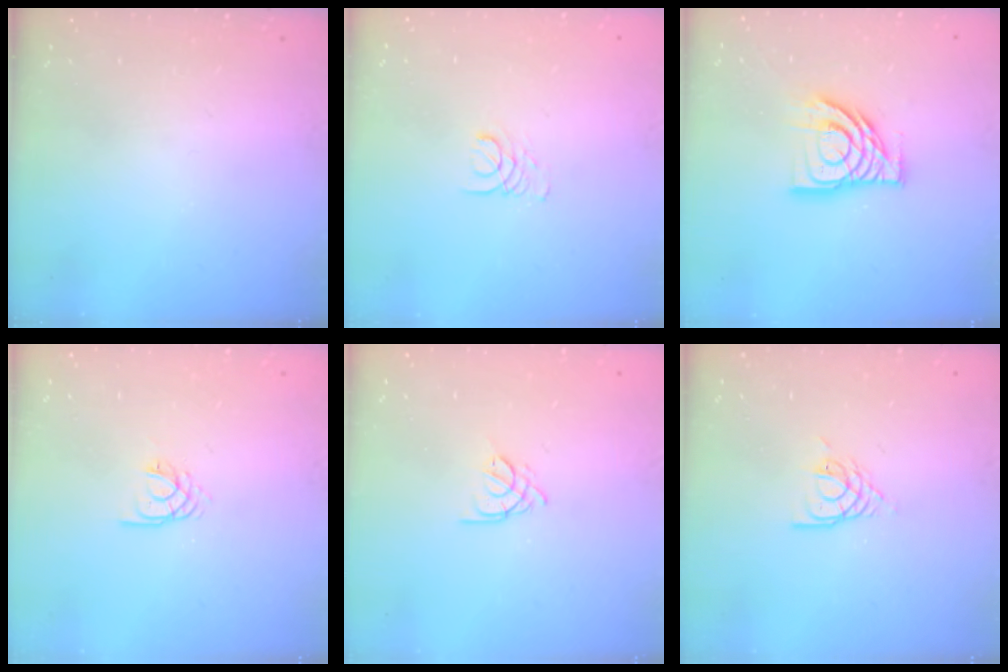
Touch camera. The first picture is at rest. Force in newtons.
{"total": 1.6, "press": 1.6, "slide": 0.1}
{"total": 13.3, "press": 13.3, "slide": 1.2}
{"total": 2.8, "press": 2.7, "slide": 0.3}
{"total": 2.5, "press": 2.5, "slide": 0.7}
{"total": 5.2, "press": 5.2, "slide": 0.3}